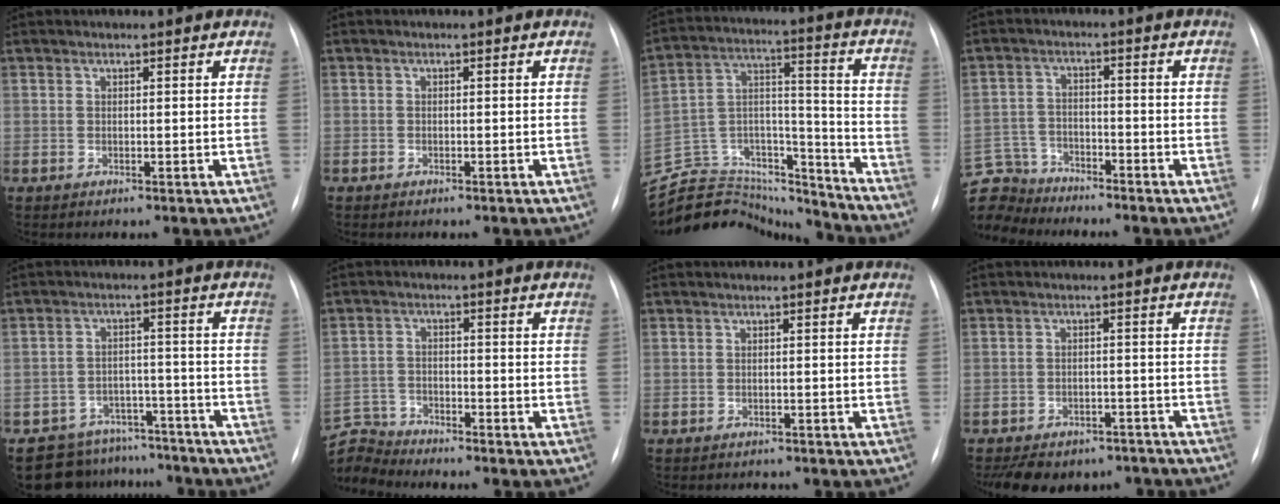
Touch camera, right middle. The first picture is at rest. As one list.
[{"total": 0.5, "force": [-0.4, 0.4, 0.0], "torque": [-0.005, 0.002, -0.006]}, {"total": 23.1, "force": [-22.0, 5.8, 4.1], "torque": [-0.105, 0.058, -0.338]}, {"total": 9.7, "force": [-9.1, 3.4, 0.2], "torque": [-0.026, 0.015, -0.173]}, {"total": 10.2, "force": [-8.9, 4.9, -0.5], "torque": [0.017, 0.037, -0.119]}, {"total": 6.9, "force": [-6.8, 0.3, -0.8], "torque": [0.006, 0.006, -0.134]}, {"total": 1.1, "force": [-1.0, 0.4, 0.0], "torque": [-0.001, -0.002, -0.013]}, {"total": 12.9, "force": [-10.4, 6.6, 3.8], "torque": [-0.070, 0.010, -0.122]}]